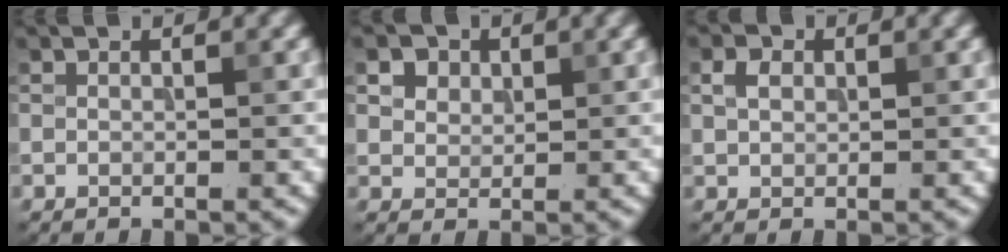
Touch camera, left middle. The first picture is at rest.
{"total": 6.0, "force": [3.5, 4.0, 2.8], "torque": [-0.060, 0.011, 0.052]}
{"total": 1.7, "force": [0.6, 1.3, 1.0], "torque": [-0.019, 0.006, 0.009]}